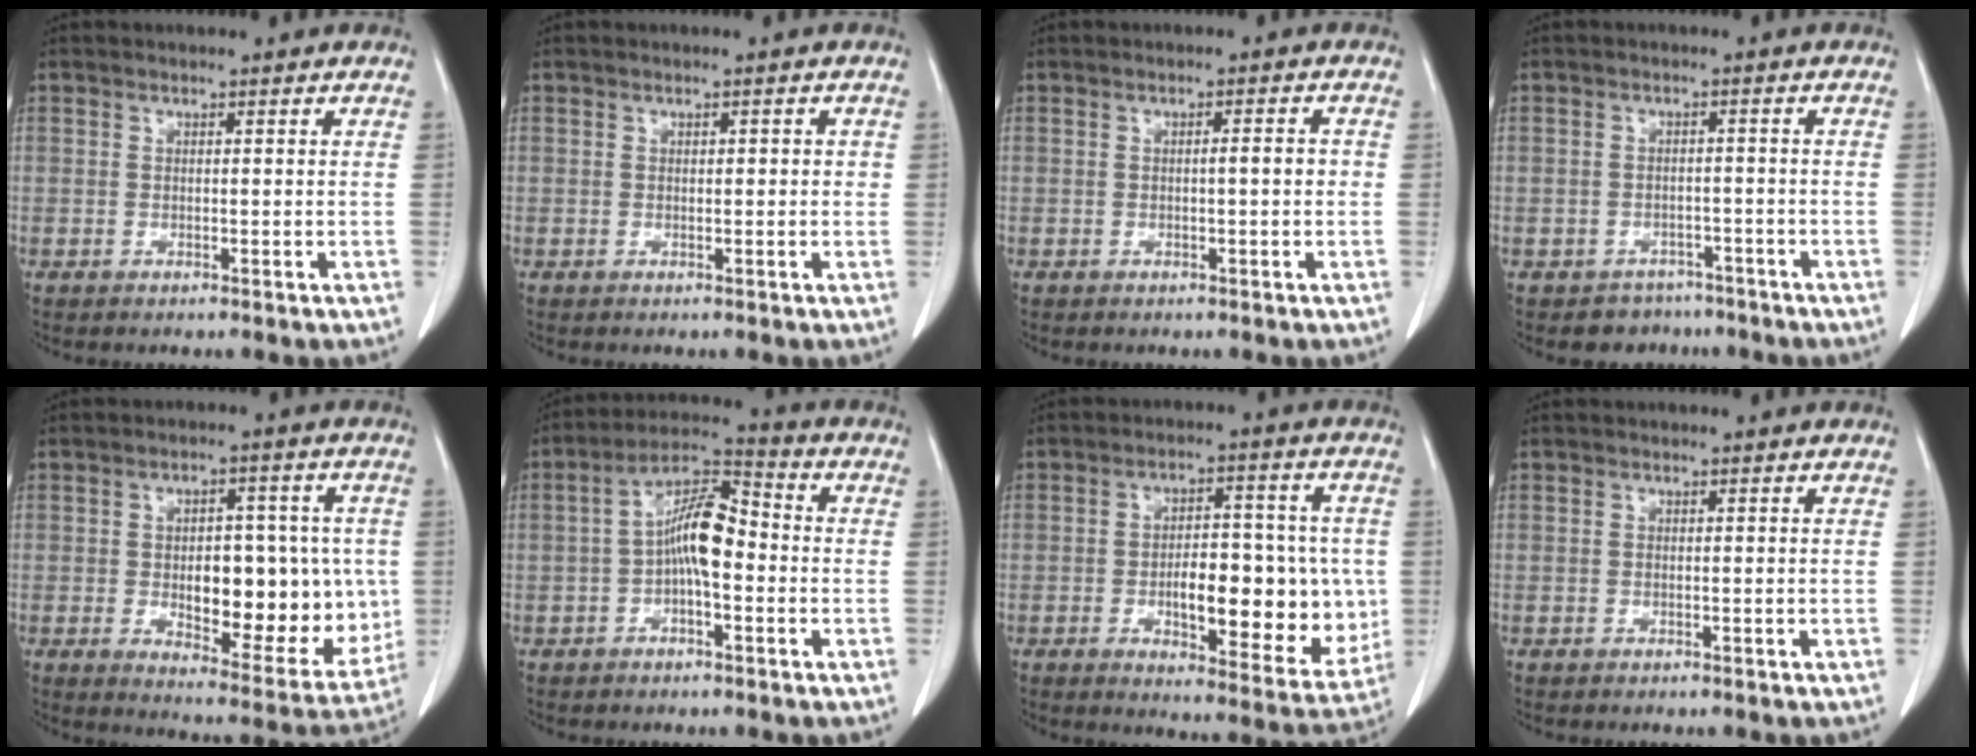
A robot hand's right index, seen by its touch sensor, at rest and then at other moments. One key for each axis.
{"total": 1.3, "fx": 0.2, "fy": 0.6, "fz": 1.2, "tx": -0.017, "ty": 0.005, "tz": 0.003}
{"total": 1.9, "fx": -0.2, "fy": 0.2, "fz": 1.9, "tx": -0.028, "ty": 0.003, "tz": -0.004}
{"total": 3.9, "fx": -3.0, "fy": 2.5, "fz": -0.6, "tx": 0.010, "ty": 0.014, "tz": -0.044}
{"total": 15.4, "fx": -0.9, "fy": 7.0, "fz": 13.7, "tx": -0.177, "ty": 0.004, "tz": 0.006}
{"total": 9.0, "fx": -1.0, "fy": 2.9, "fz": 8.5, "tx": -0.158, "ty": 0.029, "tz": -0.024}
{"total": 14.9, "fx": -1.8, "fy": 6.0, "fz": 13.5, "tx": -0.180, "ty": 0.009, "tz": -0.016}
{"total": 0.0}